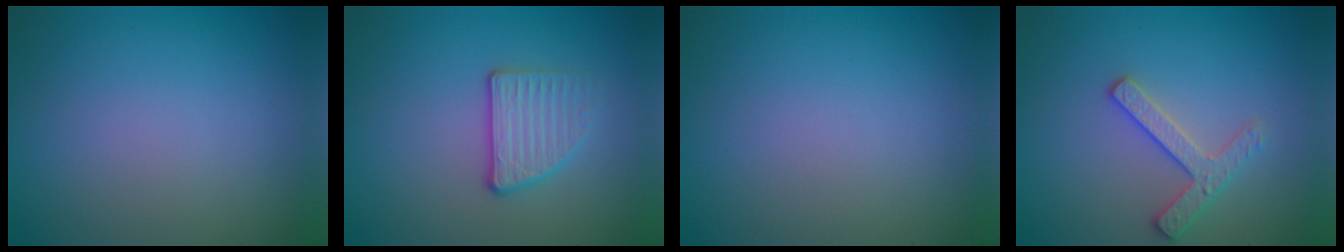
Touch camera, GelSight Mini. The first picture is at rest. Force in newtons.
{"total": 2.8, "press": 2.3, "slide": 1.5}
{"total": 0.0}
{"total": 2.5, "press": 2.4, "slide": 0.4}